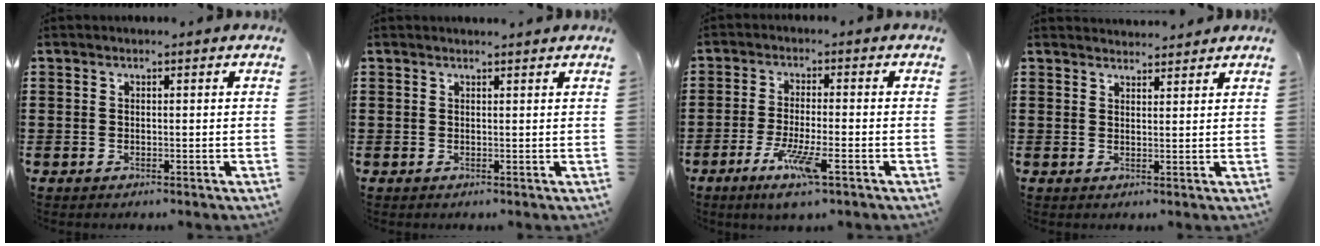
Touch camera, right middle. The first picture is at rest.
{"total": 0.7, "force": [0.7, -0.1, 0.1], "torque": [0.005, -0.004, 0.012]}
{"total": 6.4, "force": [-3.4, 0.7, 5.4], "torque": [-0.110, -0.014, -0.061]}
{"total": 2.3, "force": [2.2, 0.3, -0.1], "torque": [0.004, -0.001, 0.042]}